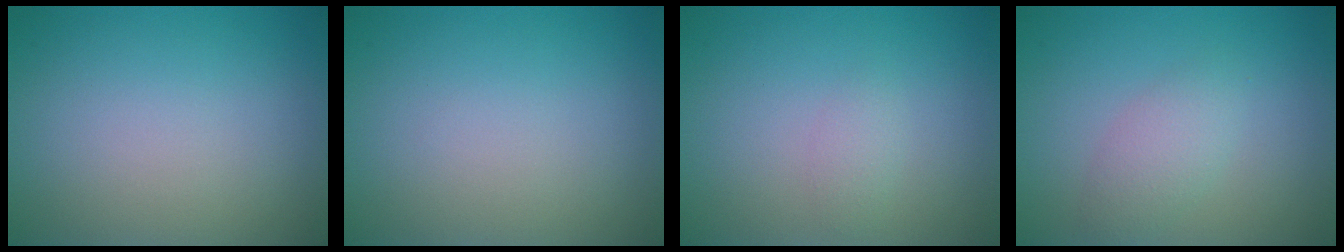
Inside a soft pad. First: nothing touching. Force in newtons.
{"total": 0.0}
{"total": 1.1, "press": 1.1, "slide": 0.0}
{"total": 2.2, "press": 2.2, "slide": 0.0}